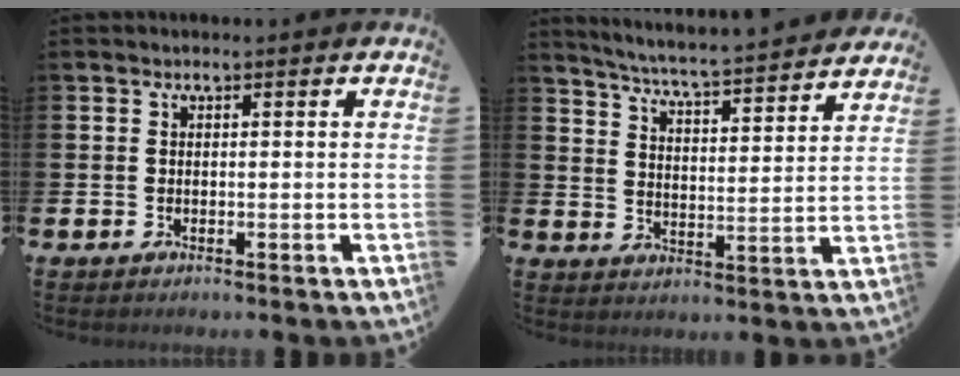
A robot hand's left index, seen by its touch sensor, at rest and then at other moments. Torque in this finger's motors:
{"motor_torque": [0.83, -1.31, 0.53, 0.19]}